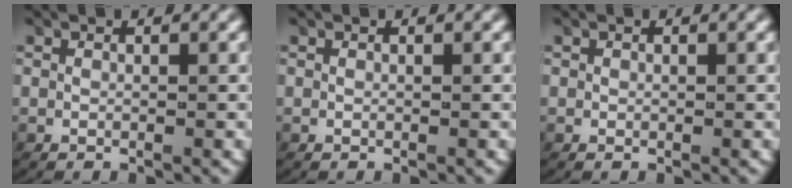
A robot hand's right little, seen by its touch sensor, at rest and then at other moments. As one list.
[{"total": 0.0}, {"total": 0.0}]